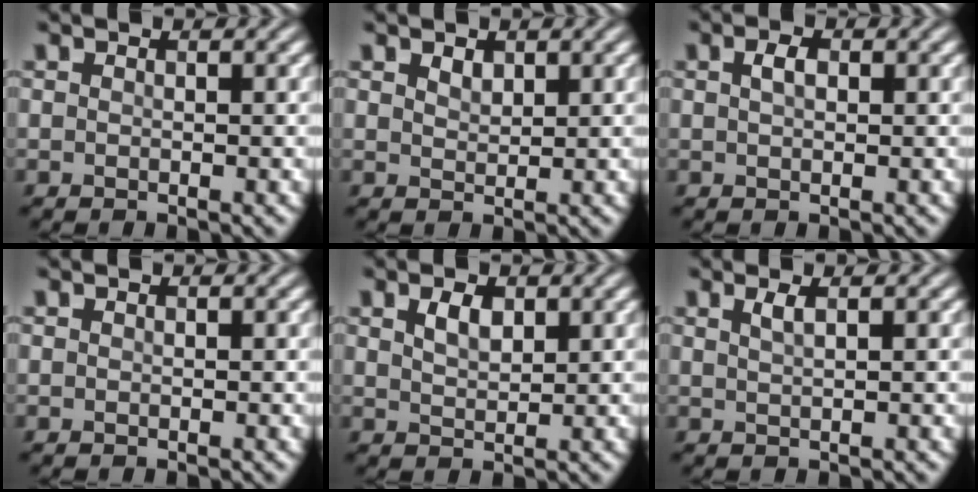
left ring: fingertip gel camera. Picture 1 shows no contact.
{"total": 1.2, "force": [0.9, 0.6, 0.5], "torque": [-0.011, -0.001, 0.019]}
{"total": 1.5, "force": [0.4, 0.8, 1.1], "torque": [-0.022, 0.003, 0.006]}
{"total": 0.0}
{"total": 2.0, "force": [1.0, 1.0, 1.4], "torque": [-0.028, 0.001, 0.023]}
{"total": 1.3, "force": [0.7, 0.4, 1.0], "torque": [-0.017, 0.002, 0.010]}